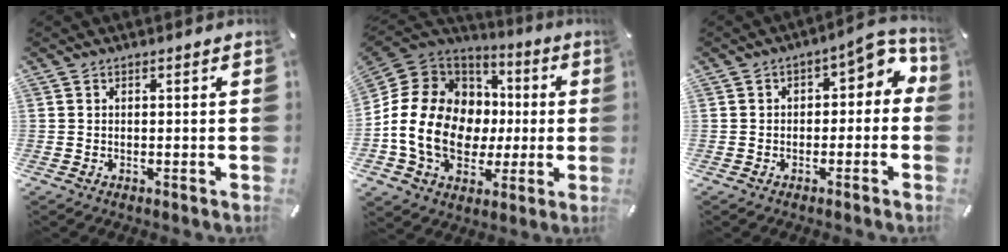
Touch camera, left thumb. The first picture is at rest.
{"total": 18.1, "force": [-2.8, 14.8, 10.1], "torque": [-0.224, 0.005, -0.044]}
{"total": 6.8, "force": [0.4, 4.4, 5.1], "torque": [-0.058, -0.007, -0.002]}